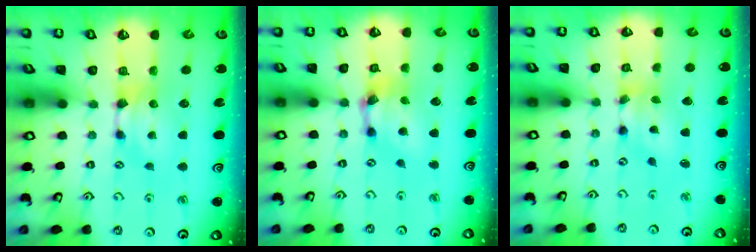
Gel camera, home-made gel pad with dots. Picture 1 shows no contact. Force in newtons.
{"total": 5.5, "press": 5.0, "slide": 2.4}
{"total": 5.0, "press": 4.6, "slide": 1.9}